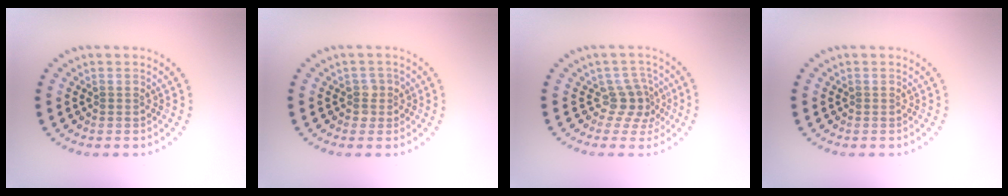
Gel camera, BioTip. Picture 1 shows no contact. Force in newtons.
{"total": 1.5, "press": 1.2, "slide": 0.8}
{"total": 2.6, "press": 1.8, "slide": 1.8}
{"total": 0.0}